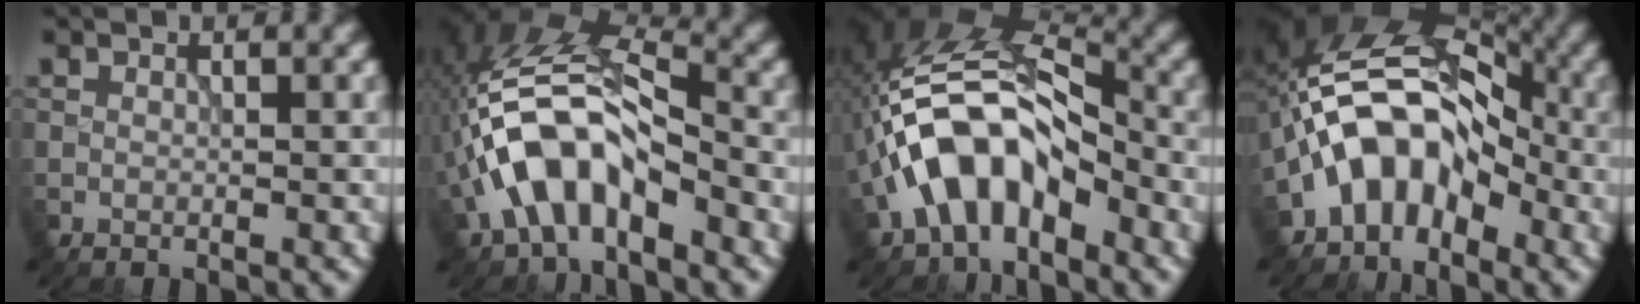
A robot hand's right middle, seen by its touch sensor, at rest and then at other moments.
{"total": 8.4, "force": [-3.2, 4.2, 6.6], "torque": [-0.130, 0.017, -0.059]}
{"total": 9.8, "force": [-3.5, 5.1, 7.6], "torque": [-0.141, 0.022, -0.070]}
{"total": 8.9, "force": [-3.4, 5.4, 6.2], "torque": [-0.094, 0.027, -0.077]}